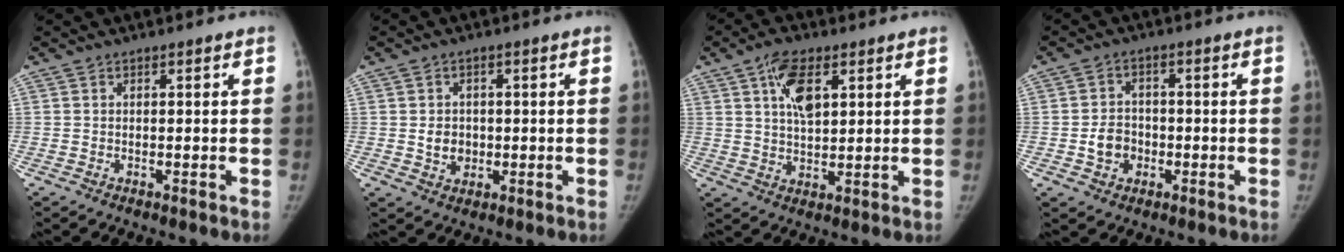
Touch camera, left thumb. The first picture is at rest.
{"total": 4.1, "force": [-0.1, 3.4, 2.3], "torque": [-0.024, 0.000, 0.004]}
{"total": 8.2, "force": [3.4, 4.1, 6.2], "torque": [-0.096, -0.011, 0.062]}
{"total": 5.4, "force": [-1.4, 4.5, 2.6], "torque": [-0.028, 0.015, -0.026]}